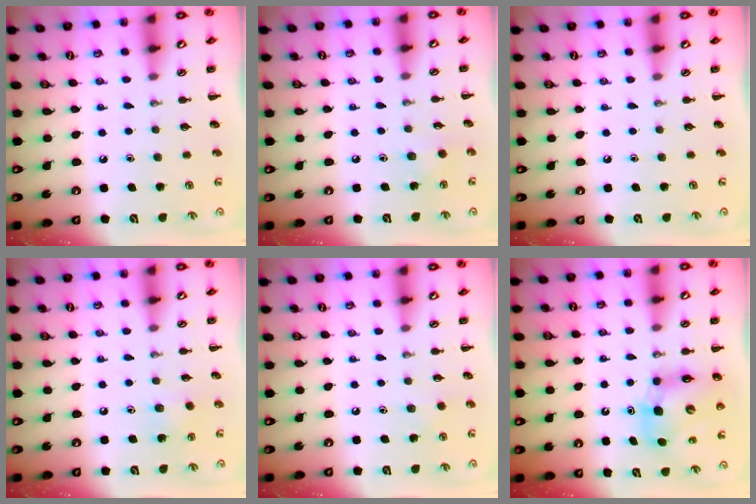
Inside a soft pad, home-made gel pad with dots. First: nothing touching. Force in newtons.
{"total": 2.4, "press": 2.2, "slide": 0.9}
{"total": 0.0}
{"total": 6.7, "press": 6.6, "slide": 1.4}
{"total": 1.7, "press": 1.6, "slide": 0.6}
{"total": 9.5, "press": 9.2, "slide": 2.4}